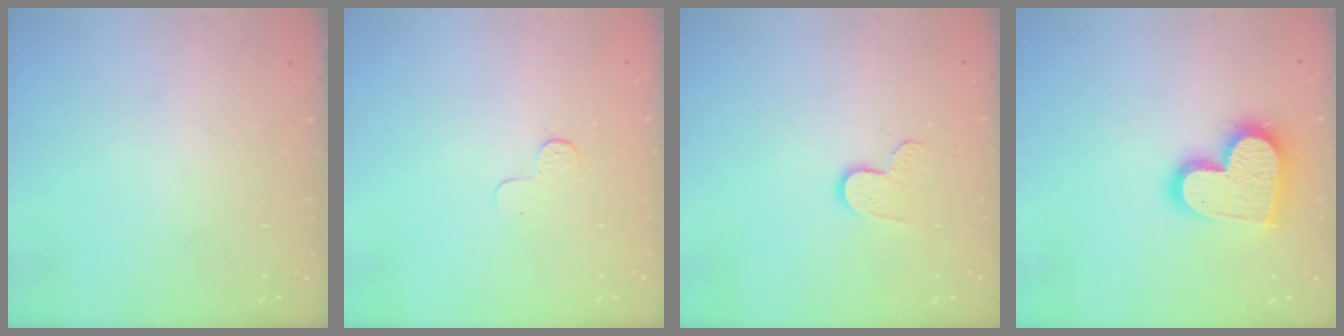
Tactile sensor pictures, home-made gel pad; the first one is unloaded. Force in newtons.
{"total": 3.9, "press": 3.9, "slide": 0.4}
{"total": 6.3, "press": 6.3, "slide": 0.5}
{"total": 17.9, "press": 17.9, "slide": 1.4}